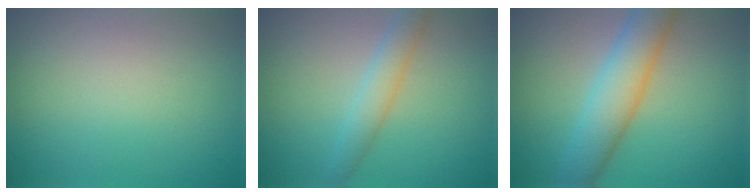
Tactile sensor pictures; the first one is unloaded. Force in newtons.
{"total": 2.7, "press": 2.7, "slide": 0.1}
{"total": 5.8, "press": 5.8, "slide": 0.2}